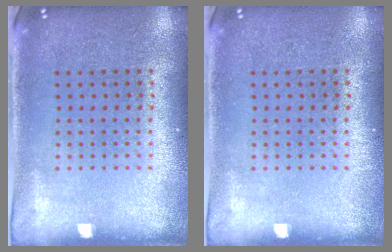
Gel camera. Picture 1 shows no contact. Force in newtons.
{"total": 0.0}